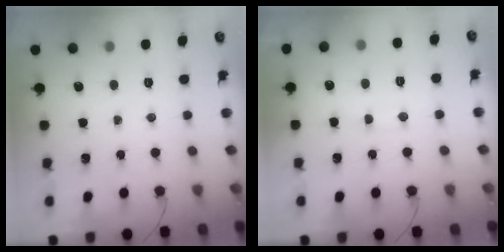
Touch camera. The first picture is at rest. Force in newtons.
{"total": 8.2, "press": 8.1, "slide": 1.0}